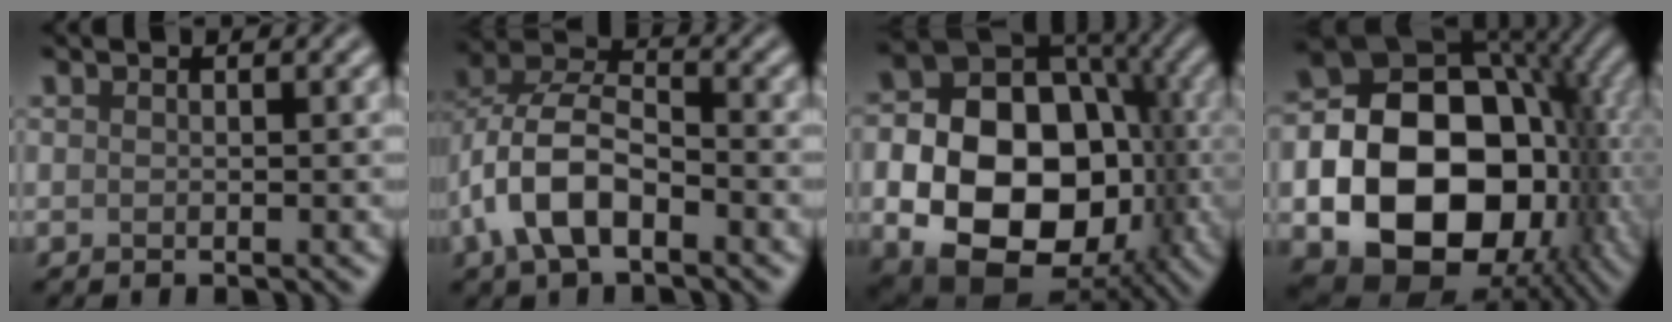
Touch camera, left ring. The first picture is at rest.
{"total": 7.2, "force": [-2.6, 3.9, 5.5], "torque": [-0.112, 0.009, -0.059]}
{"total": 16.9, "force": [-2.8, 12.7, 10.8], "torque": [-0.143, -0.029, -0.044]}
{"total": 19.2, "force": [-4.1, 14.5, 11.8], "torque": [-0.169, -0.027, -0.077]}